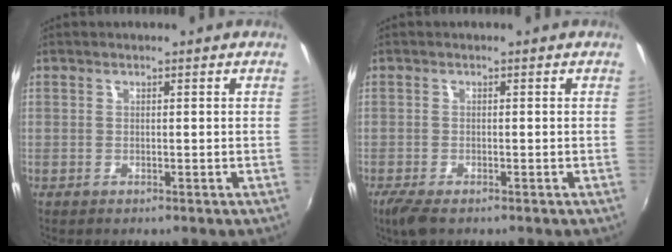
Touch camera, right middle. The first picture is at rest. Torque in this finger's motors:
{"motor_torque": [0.41, -0.49, 0.21, 0.05]}